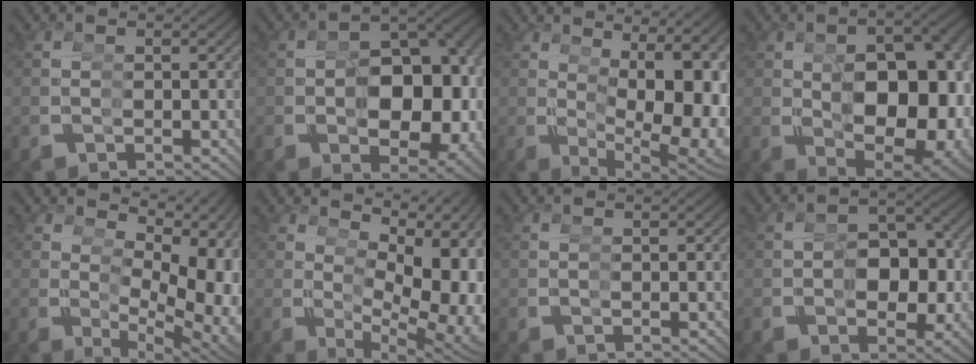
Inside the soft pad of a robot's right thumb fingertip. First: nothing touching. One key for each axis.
{"total": 13.4, "fx": -1.3, "fy": 8.8, "fz": 10.0, "tx": -0.174, "ty": -0.042, "tz": 0.000}
{"total": 13.2, "fx": 0.2, "fy": 6.8, "fz": 11.3, "tx": -0.179, "ty": -0.046, "tz": 0.037}
{"total": 15.6, "fx": -1.1, "fy": 9.1, "fz": 12.7, "tx": -0.208, "ty": -0.055, "tz": 0.019}
{"total": 9.7, "fx": 1.0, "fy": 4.9, "fz": 8.4, "tx": -0.128, "ty": -0.022, "tz": 0.035}
{"total": 12.2, "fx": 1.1, "fy": 6.5, "fz": 10.2, "tx": -0.163, "ty": -0.031, "tz": 0.042}
{"total": 0.0}
{"total": 8.0, "fx": -1.0, "fy": 5.7, "fz": 5.6, "tx": -0.100, "ty": -0.027, "tz": -0.003}